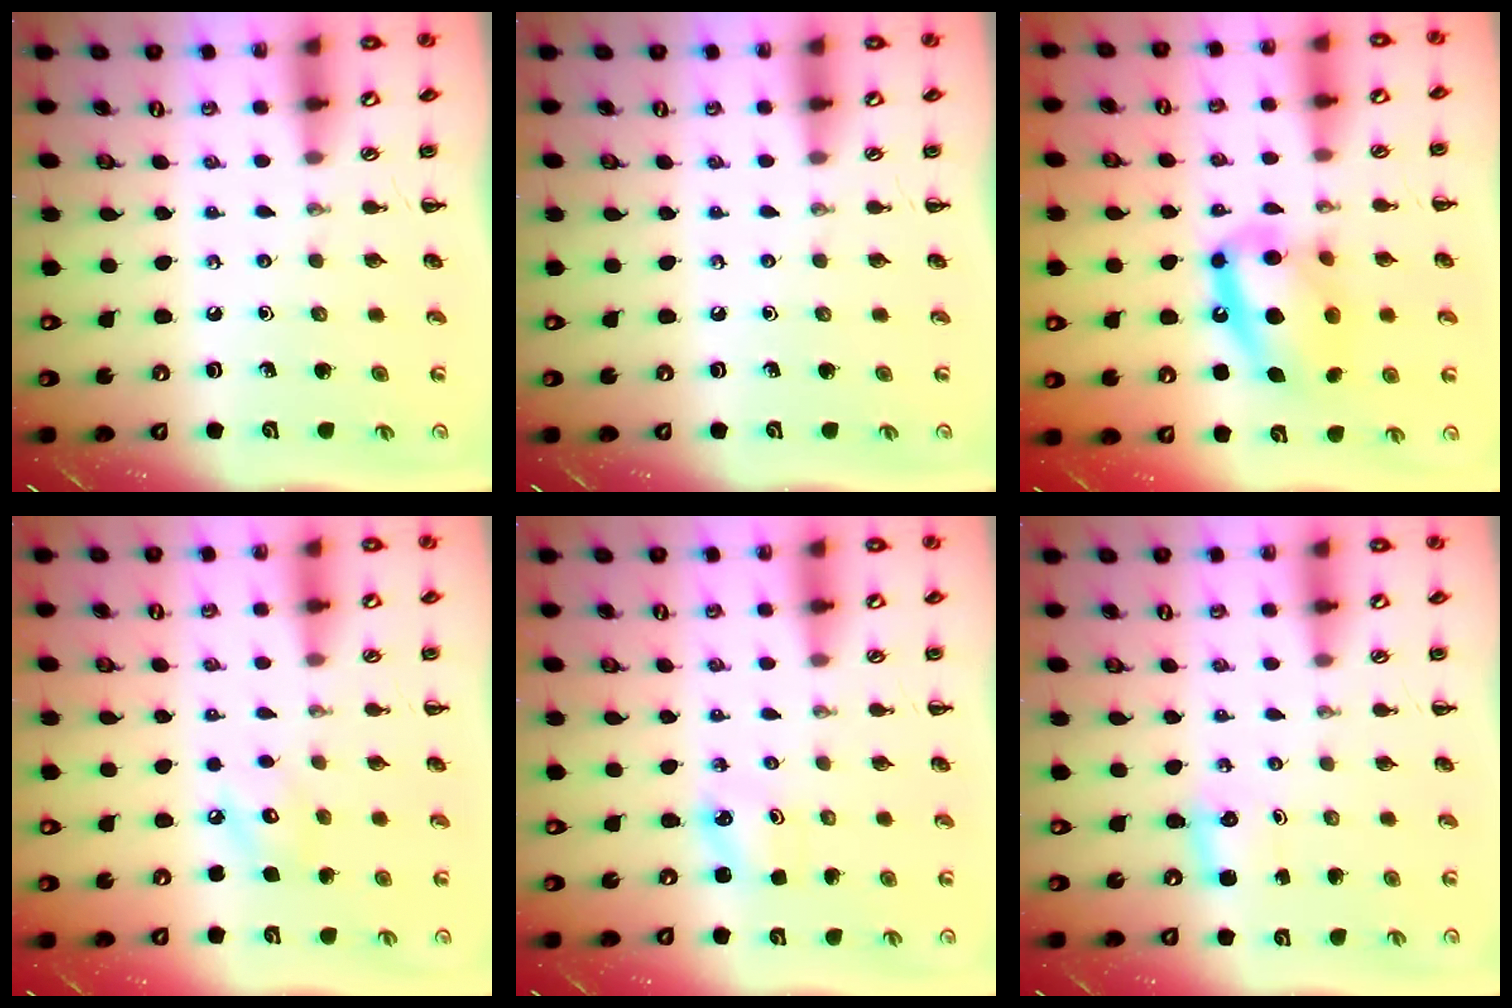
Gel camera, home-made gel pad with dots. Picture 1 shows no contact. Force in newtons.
{"total": 0.0}
{"total": 14.9, "press": 14.4, "slide": 3.6}
{"total": 6.0, "press": 6.0, "slide": 0.5}
{"total": 2.5, "press": 2.4, "slide": 0.8}
{"total": 2.6, "press": 2.5, "slide": 0.7}